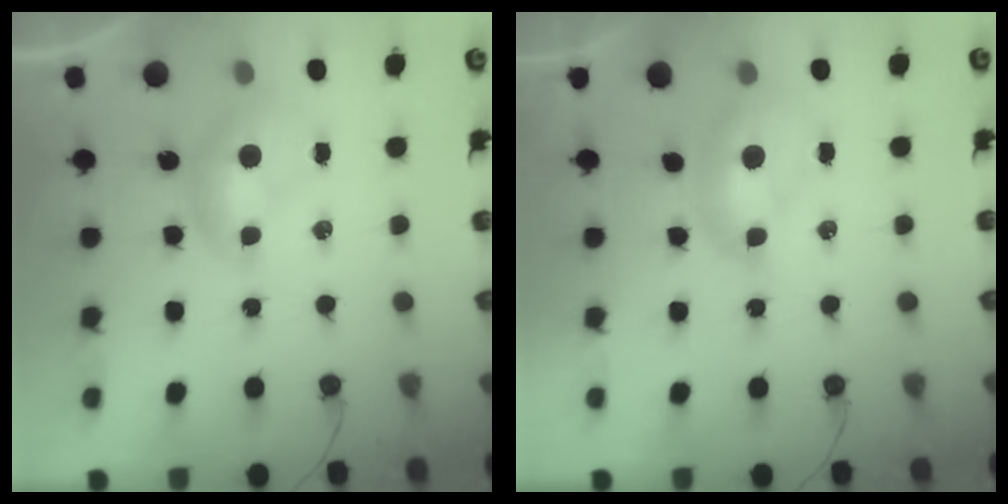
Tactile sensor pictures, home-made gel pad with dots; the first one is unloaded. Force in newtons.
{"total": 2.1, "press": 2.0, "slide": 0.7}